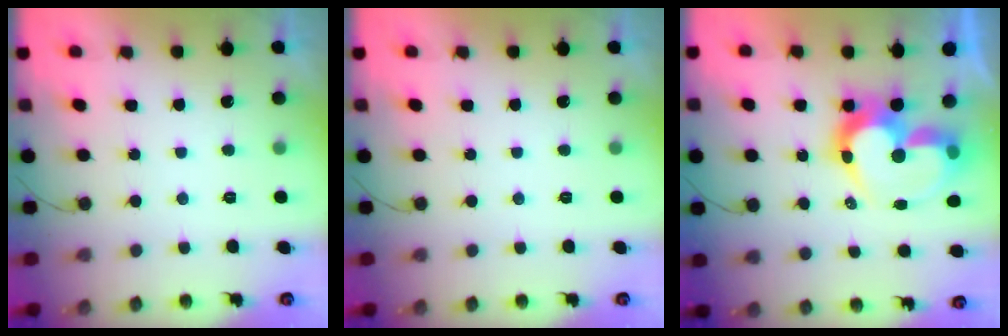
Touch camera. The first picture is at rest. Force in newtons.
{"total": 0.0}
{"total": 14.6, "press": 14.5, "slide": 1.6}